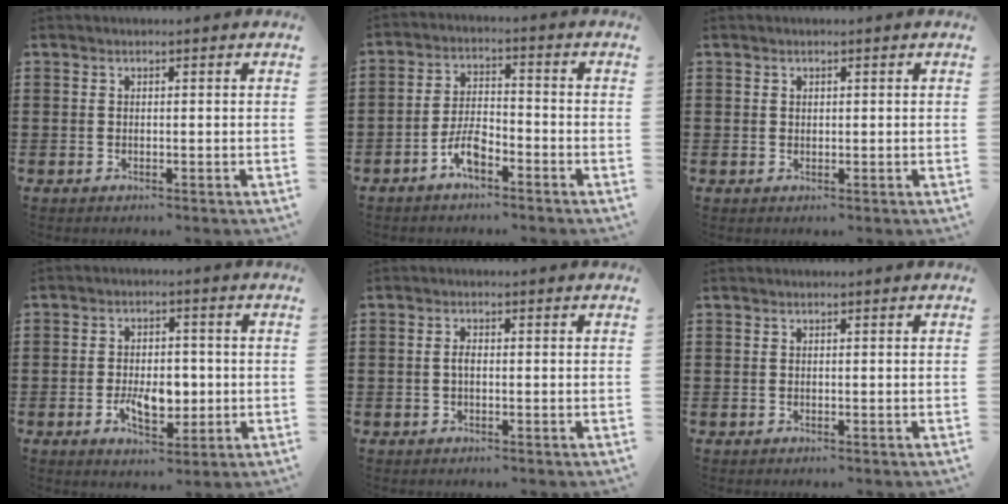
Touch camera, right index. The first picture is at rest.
{"total": 5.4, "force": [-3.4, 2.1, 3.7], "torque": [-0.089, 0.005, -0.070]}
{"total": 0.6, "force": [0.3, 0.5, 0.1], "torque": [-0.004, 0.002, 0.007]}
{"total": 6.7, "force": [-1.2, 3.9, 5.2], "torque": [-0.089, 0.000, -0.025]}
{"total": 1.5, "force": [-0.3, 0.6, 1.4], "torque": [-0.034, -0.003, -0.007]}
{"total": 0.0}